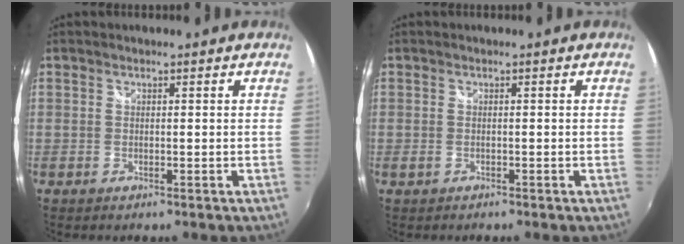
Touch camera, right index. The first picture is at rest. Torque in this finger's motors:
{"motor_torque": [-0.14, -0.21, 0.13, 0.02]}